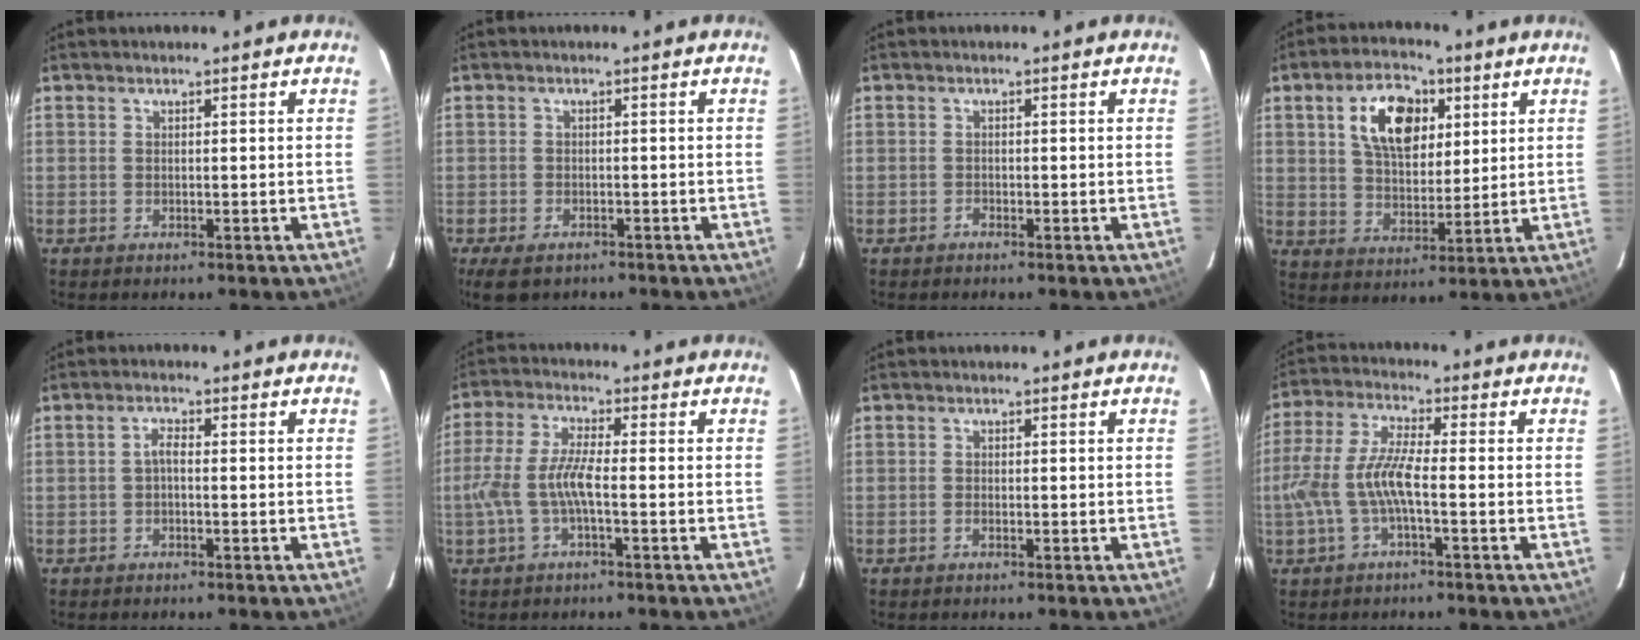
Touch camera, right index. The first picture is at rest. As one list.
[{"total": 5.7, "force": [-3.9, 3.0, 2.8], "torque": [-0.069, -0.015, -0.064]}, {"total": 0.7, "force": [-0.7, 0.3, -0.1], "torque": [0.002, 0.003, -0.013]}, {"total": 12.1, "force": [4.4, 7.2, 8.6], "torque": [-0.149, 0.022, 0.080]}, {"total": 1.5, "force": [-0.5, 0.5, 1.4], "torque": [-0.028, 0.007, -0.011]}, {"total": 7.2, "force": [-2.0, 1.1, 6.8], "torque": [-0.152, 0.003, -0.036]}, {"total": 0.6, "force": [-0.5, 0.2, 0.4], "torque": [-0.007, 0.000, -0.010]}, {"total": 9.0, "force": [-2.5, 1.5, 8.5], "torque": [-0.191, 0.002, -0.044]}]